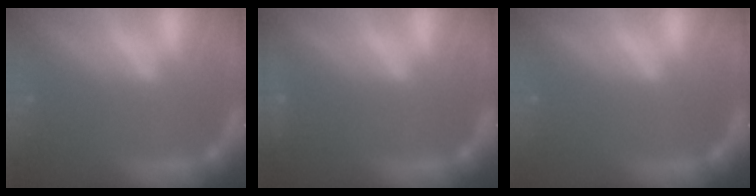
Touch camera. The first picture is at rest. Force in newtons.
{"total": 1.9}
{"total": 0.0}